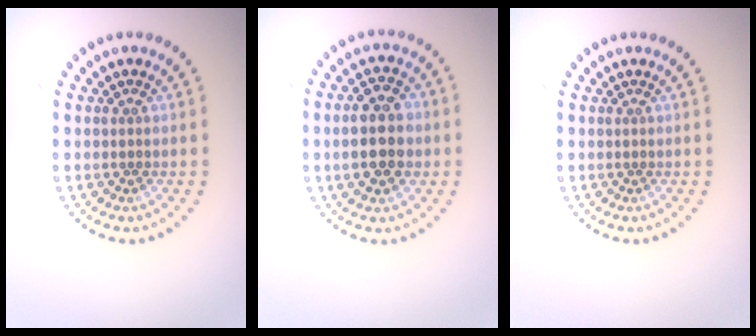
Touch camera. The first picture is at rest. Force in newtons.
{"total": 4.7, "press": 4.7, "slide": 0.4}
{"total": 0.0}